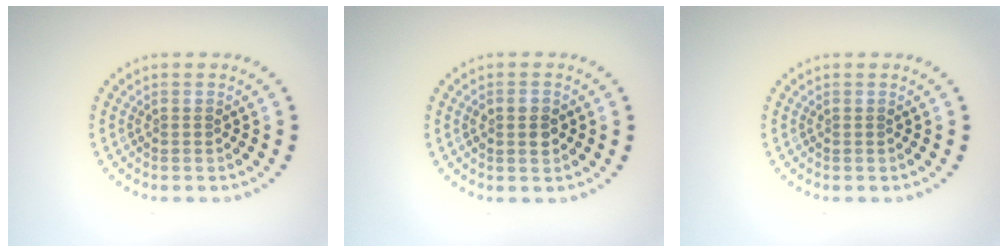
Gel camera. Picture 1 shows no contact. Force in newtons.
{"total": 1.8, "press": 1.8, "slide": 0.1}
{"total": 0.0}